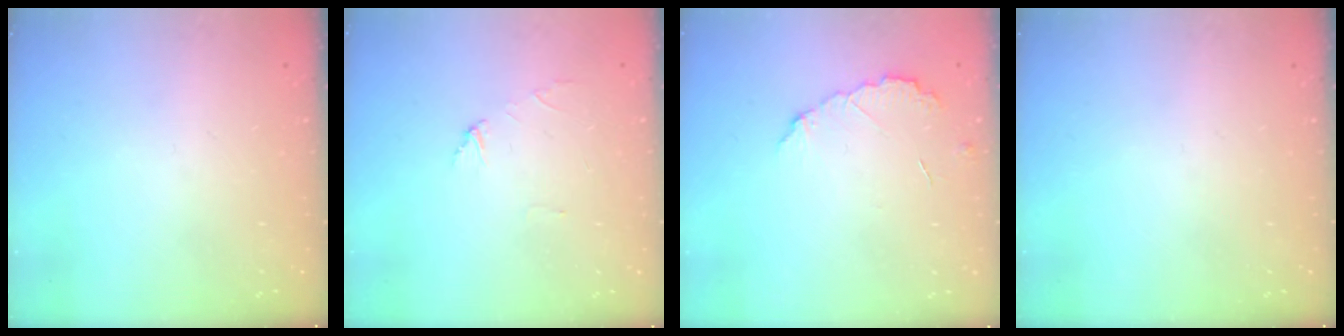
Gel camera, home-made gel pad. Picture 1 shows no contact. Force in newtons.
{"total": 2.7, "press": 2.7, "slide": 0.2}
{"total": 5.4, "press": 5.4, "slide": 0.5}
{"total": 0.0}